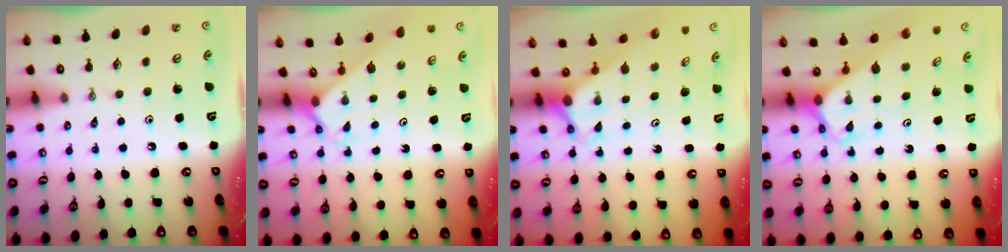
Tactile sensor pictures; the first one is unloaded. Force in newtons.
{"total": 2.3, "press": 2.3, "slide": 0.2}
{"total": 2.9, "press": 2.9, "slide": 0.0}
{"total": 2.6, "press": 2.6, "slide": 0.2}